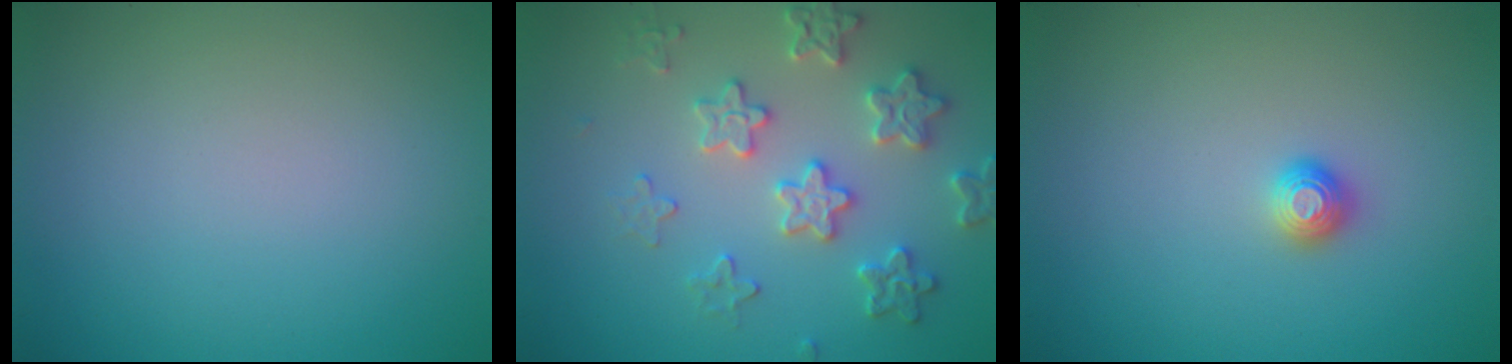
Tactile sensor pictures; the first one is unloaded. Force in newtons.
{"total": 3.8, "press": 3.7, "slide": 0.8}
{"total": 1.0, "press": 1.0, "slide": 0.1}